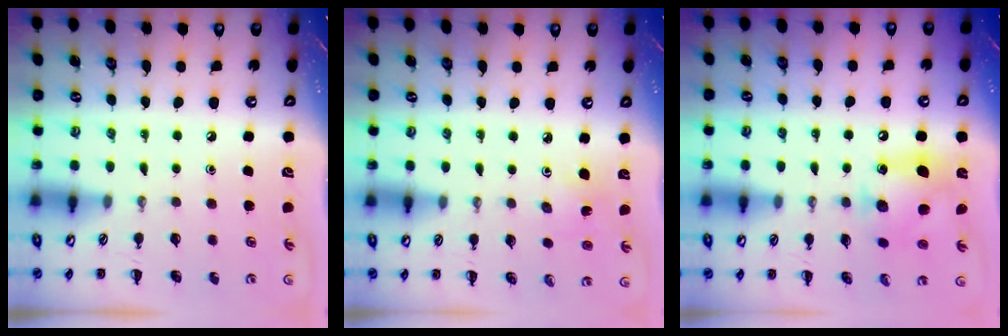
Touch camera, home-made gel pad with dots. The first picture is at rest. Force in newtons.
{"total": 3.6, "press": 3.5, "slide": 1.0}
{"total": 11.8, "press": 11.7, "slide": 1.7}